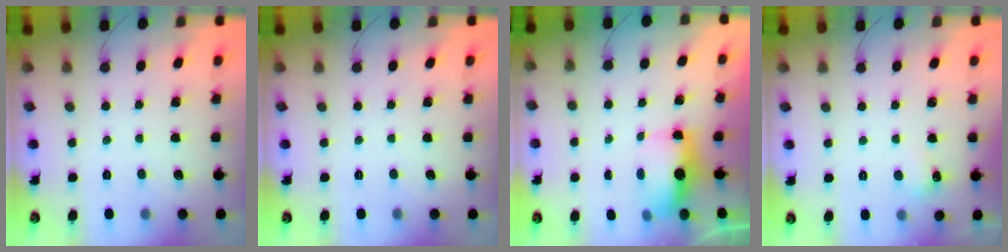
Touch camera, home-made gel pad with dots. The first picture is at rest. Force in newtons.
{"total": 0.0}
{"total": 7.6, "press": 7.5, "slide": 0.8}
{"total": 4.2, "press": 4.1, "slide": 1.0}